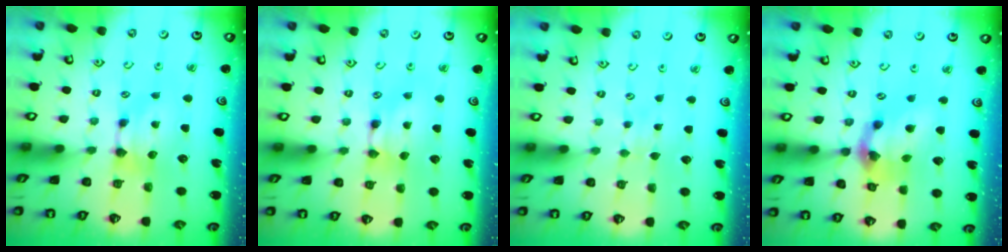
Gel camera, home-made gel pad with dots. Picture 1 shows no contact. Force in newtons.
{"total": 1.7, "press": 1.7, "slide": 0.1}
{"total": 3.5, "press": 3.5, "slide": 0.4}
{"total": 8.3, "press": 7.9, "slide": 2.4}